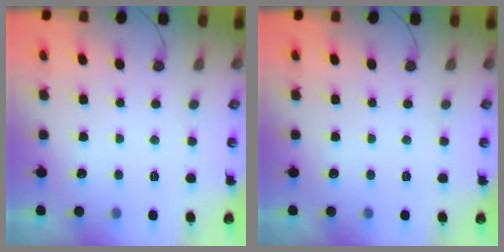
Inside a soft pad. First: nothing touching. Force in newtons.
{"total": 0.0}